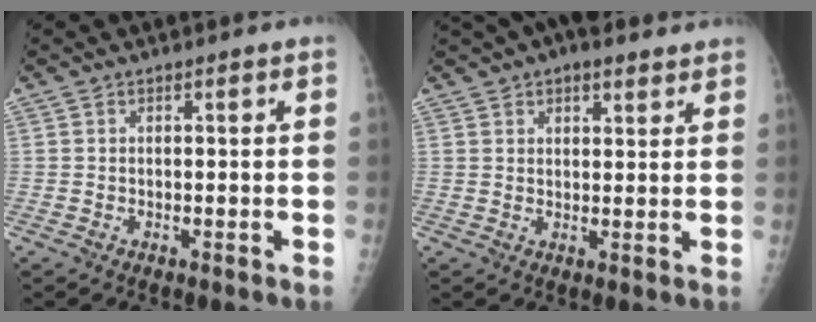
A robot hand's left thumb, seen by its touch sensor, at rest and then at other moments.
{"total": 7.0, "force": [4.6, 3.6, 3.9], "torque": [-0.041, -0.003, 0.070]}